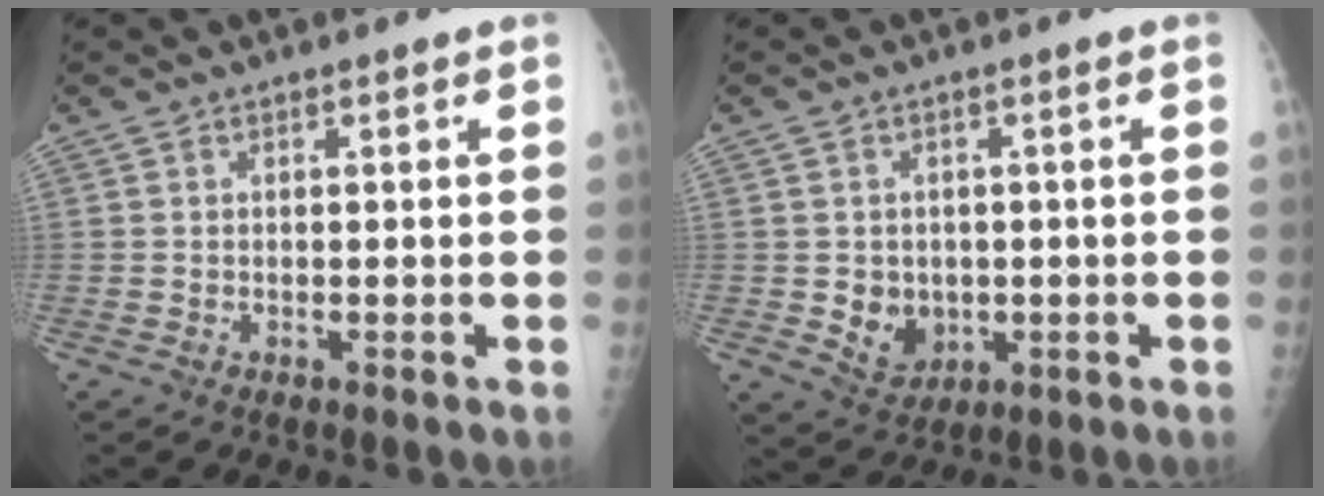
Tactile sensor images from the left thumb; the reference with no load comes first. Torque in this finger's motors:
{"motor_torque": [-0.04, 0.03, 0.05, 0.04, 0.01]}